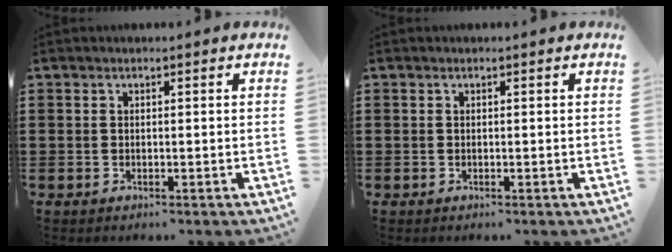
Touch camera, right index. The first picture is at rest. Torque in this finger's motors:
{"motor_torque": [-0.24, 0.75, 0.00, 0.02]}